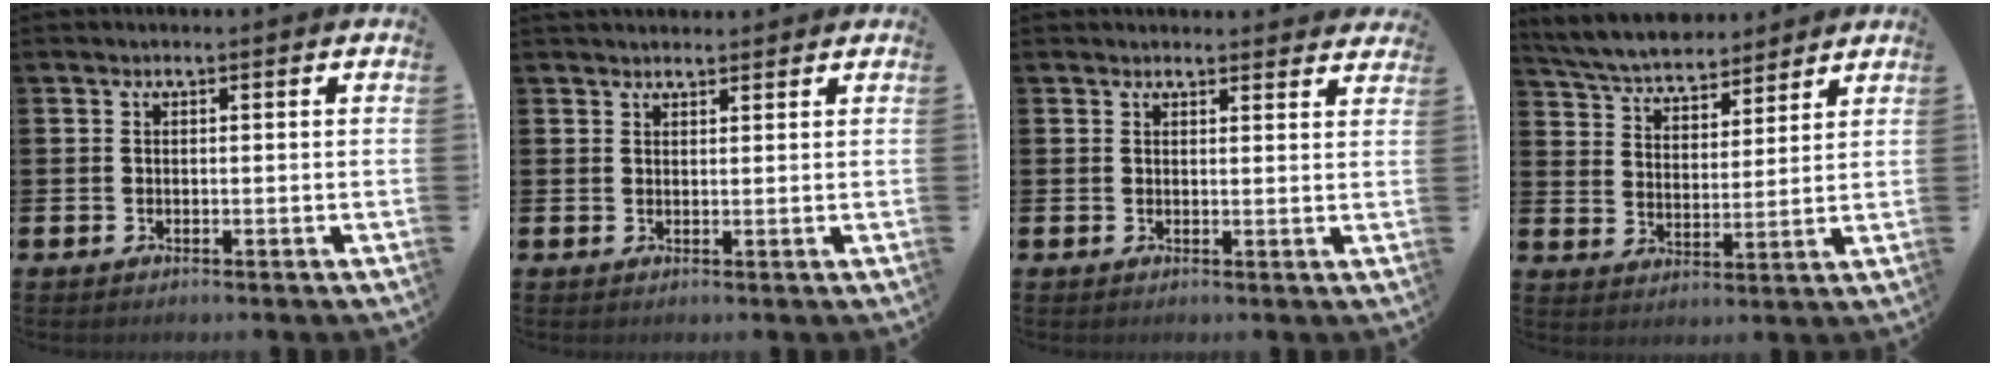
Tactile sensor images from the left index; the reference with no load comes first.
{"total": 1.9, "force": [1.8, 0.5, 0.2], "torque": [0.004, -0.006, 0.032]}
{"total": 2.0, "force": [1.9, 0.3, -0.1], "torque": [0.009, -0.013, 0.033]}
{"total": 6.1, "force": [5.9, 1.4, 0.9], "torque": [-0.049, -0.034, 0.104]}